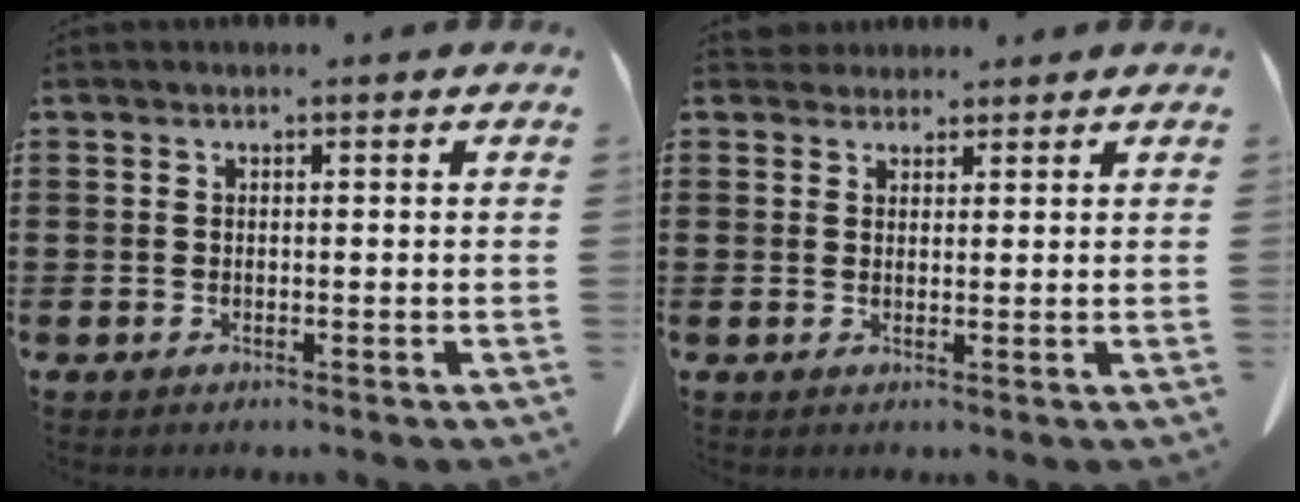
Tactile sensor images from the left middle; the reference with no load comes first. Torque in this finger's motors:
{"motor_torque": [0.51, 0.38, 0.03, 0.00]}